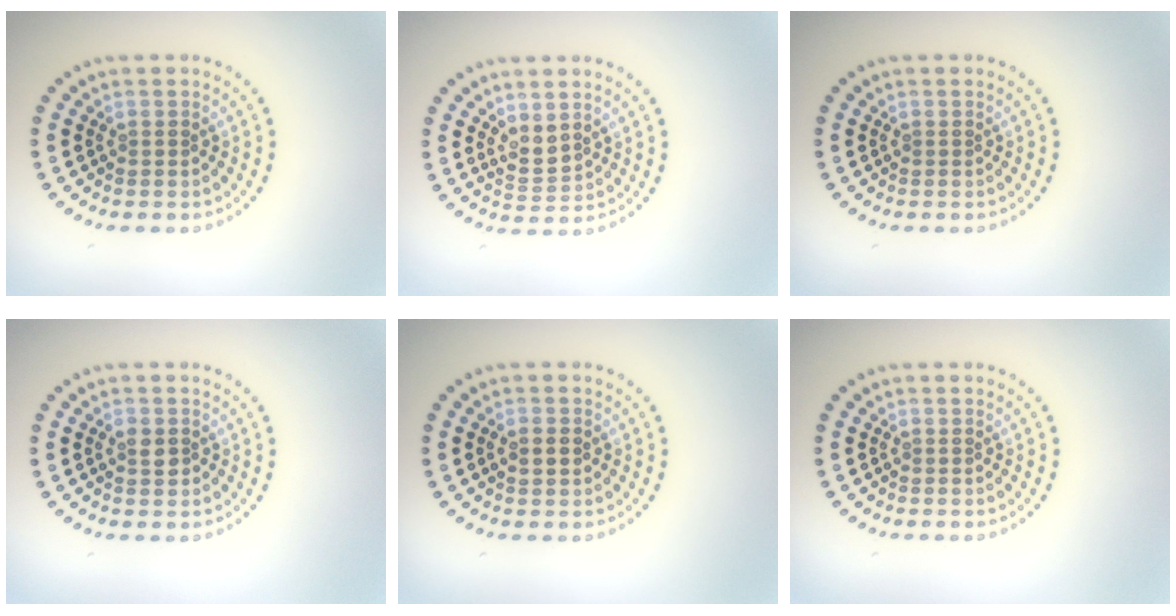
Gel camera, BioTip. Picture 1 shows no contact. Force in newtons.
{"total": 2.0, "press": 1.5, "slide": 1.3}
{"total": 0.0}
{"total": 1.3, "press": 1.3, "slide": 0.1}
{"total": 2.1, "press": 2.1, "slide": 0.2}
{"total": 0.0}